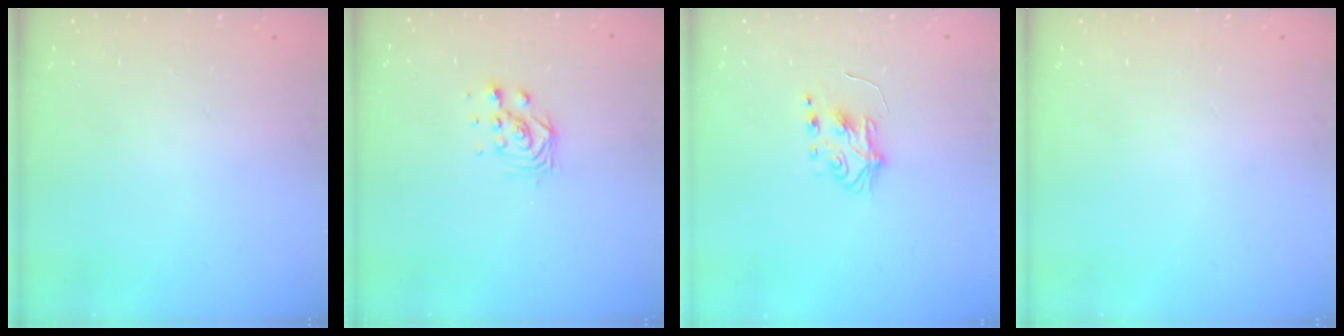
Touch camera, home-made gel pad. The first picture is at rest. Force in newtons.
{"total": 4.2, "press": 4.2, "slide": 0.3}
{"total": 5.8, "press": 5.8, "slide": 0.6}
{"total": 0.0}